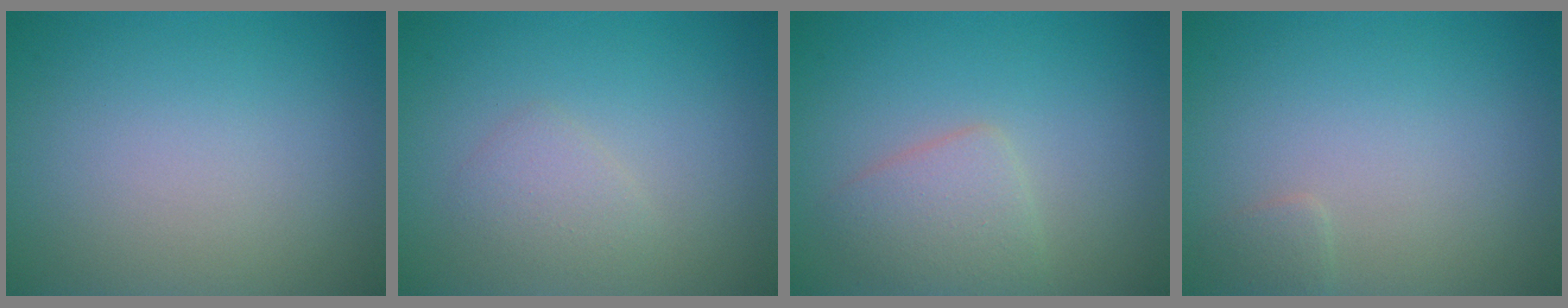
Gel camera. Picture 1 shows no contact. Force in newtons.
{"total": 1.6, "press": 1.6, "slide": 0.0}
{"total": 2.6, "press": 2.6, "slide": 0.2}
{"total": 0.8, "press": 0.8, "slide": 0.1}